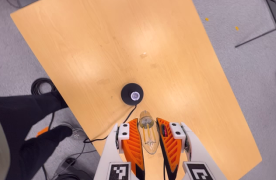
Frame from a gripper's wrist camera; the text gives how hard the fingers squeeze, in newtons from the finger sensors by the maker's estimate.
{"total": 21.4, "left": 24.4, "right": 18.4}